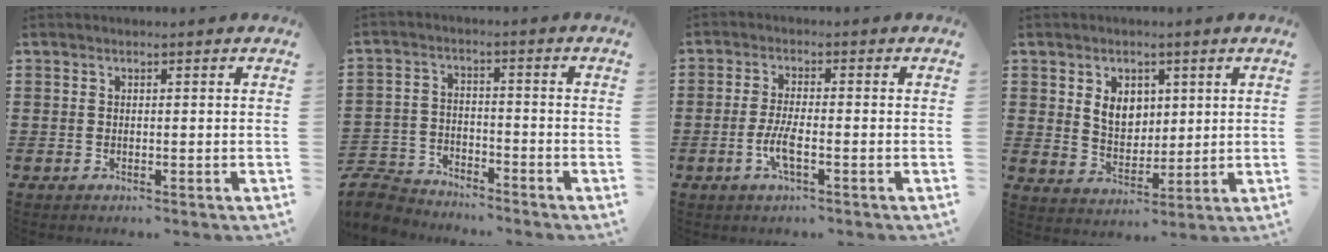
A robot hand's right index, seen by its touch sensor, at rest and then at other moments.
{"total": 5.5, "force": [-5.3, 1.2, 0.3], "torque": [-0.028, 0.004, -0.112]}
{"total": 4.2, "force": [-1.6, 0.8, 3.7], "torque": [-0.083, -0.006, -0.035]}
{"total": 5.4, "force": [1.7, 4.1, 3.1], "torque": [-0.060, 0.005, 0.026]}